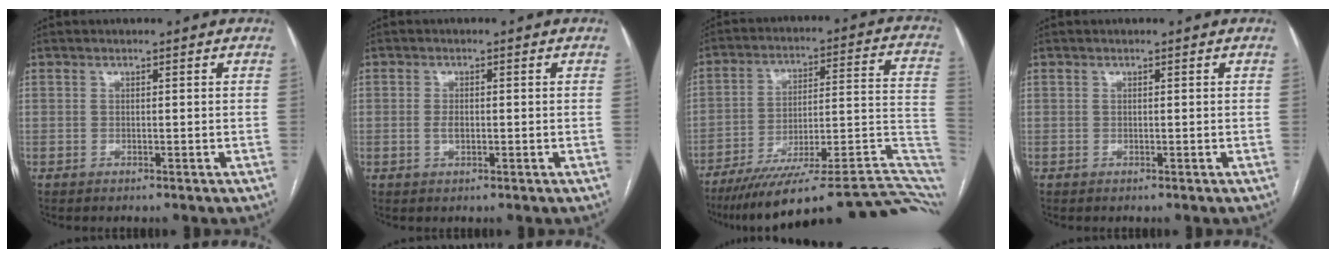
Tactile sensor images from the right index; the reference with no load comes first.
{"total": 1.8, "force": [-0.3, 0.9, 1.6], "torque": [-0.032, 0.001, -0.003]}
{"total": 28.8, "force": [-21.8, 5.2, 18.0], "torque": [-0.153, 0.017, -0.297]}
{"total": 0.0}